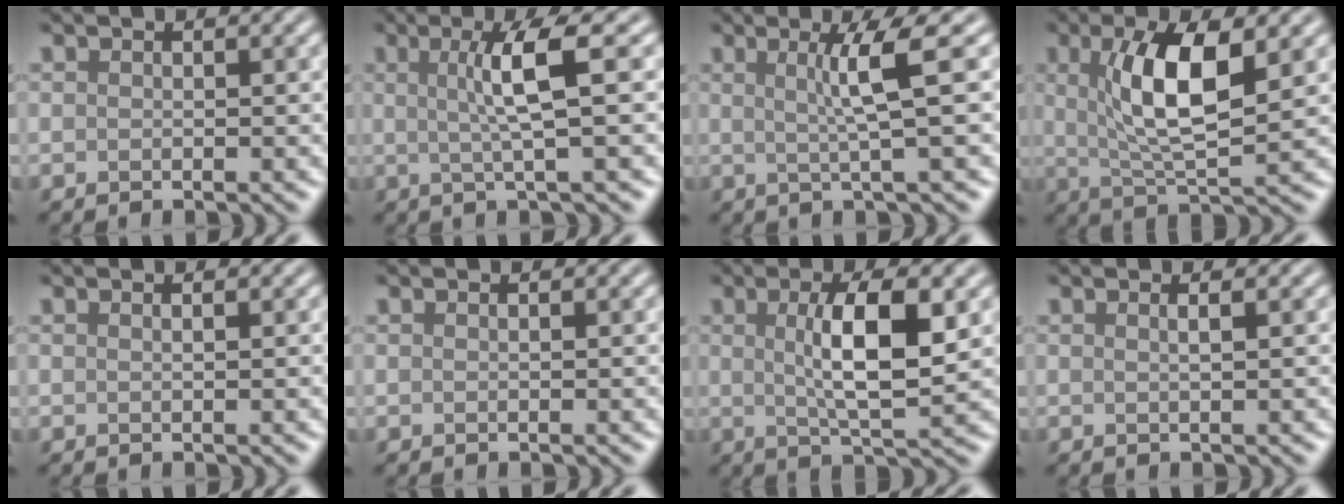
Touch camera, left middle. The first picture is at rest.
{"total": 4.5, "force": [0.7, 0.5, 4.4], "torque": [-0.078, 0.002, 0.011]}
{"total": 4.1, "force": [0.8, 0.4, 4.0], "torque": [-0.068, 0.003, 0.011]}
{"total": 7.4, "force": [1.8, 2.3, 6.8], "torque": [-0.122, -0.001, 0.035]}
{"total": 0.6, "force": [0.3, 0.2, 0.4], "torque": [-0.003, 0.000, 0.001]}
{"total": 0.0}
{"total": 6.4, "force": [1.1, 1.6, 6.1], "torque": [-0.102, 0.004, 0.021]}
{"total": 1.4, "force": [0.5, 0.6, 1.1], "torque": [-0.006, 0.000, -0.003]}